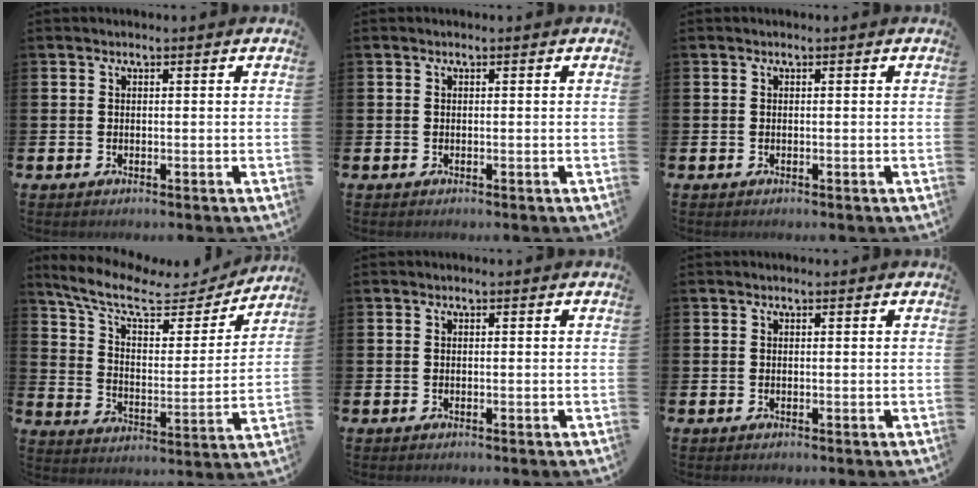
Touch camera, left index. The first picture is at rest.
{"total": 0.0}
{"total": 0.0}
{"total": 10.1, "force": [8.4, 3.4, 4.5], "torque": [-0.112, -0.052, 0.138]}
{"total": 0.0}
{"total": 0.0}